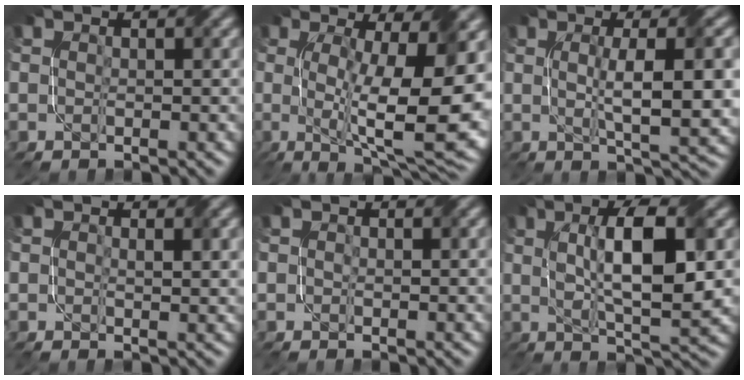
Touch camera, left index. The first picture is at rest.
{"total": 13.3, "force": [-0.3, 3.6, 12.8], "torque": [-0.185, -0.007, 0.004]}
{"total": 8.3, "force": [0.5, 2.0, 8.1], "torque": [-0.114, 0.002, 0.010]}
{"total": 2.1, "force": [0.8, 0.7, 1.8], "torque": [-0.025, -0.001, 0.014]}
{"total": 1.1, "force": [0.4, 0.6, 0.8], "torque": [-0.010, 0.000, 0.007]}
{"total": 9.1, "force": [1.5, 2.4, 8.7], "torque": [-0.137, 0.005, 0.024]}